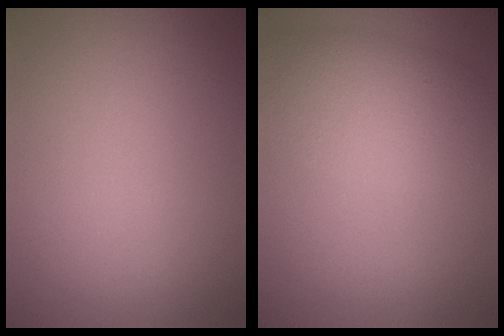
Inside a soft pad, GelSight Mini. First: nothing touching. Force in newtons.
{"total": 5.6, "press": 5.6, "slide": 0.2}